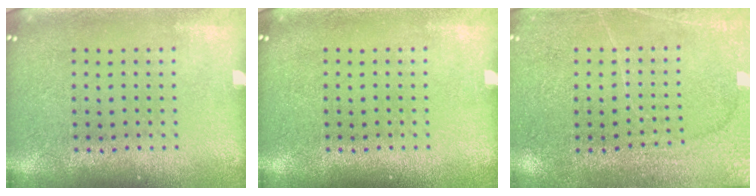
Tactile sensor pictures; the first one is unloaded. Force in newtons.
{"total": 0.0}
{"total": 2.8, "press": 2.7, "slide": 0.8}